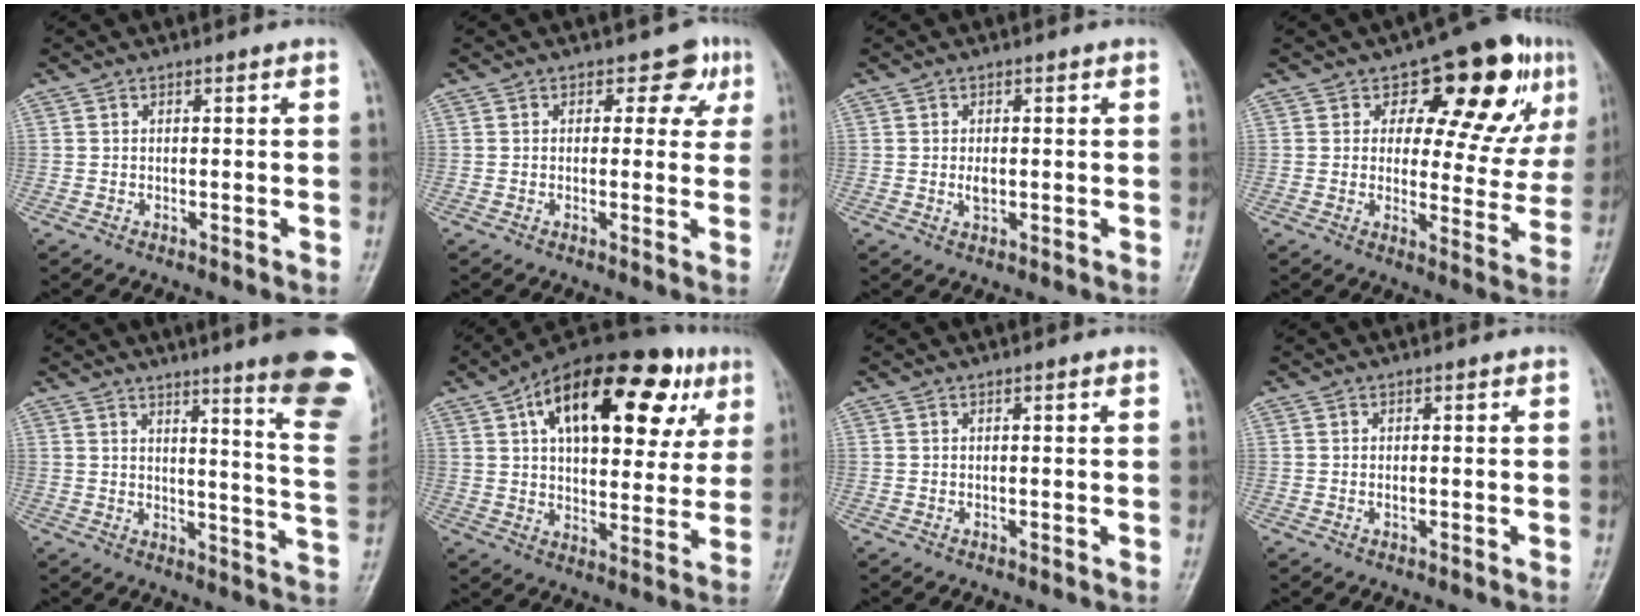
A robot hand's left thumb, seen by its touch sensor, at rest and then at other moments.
{"total": 4.6, "force": [2.0, 3.4, 2.3], "torque": [0.013, -0.002, 0.016]}
{"total": 1.9, "force": [0.0, 1.2, 1.5], "torque": [-0.024, -0.002, 0.000]}
{"total": 16.9, "force": [7.9, 8.7, 12.2], "torque": [-0.095, -0.021, 0.102]}
{"total": 19.8, "force": [12.9, 1.6, 15.0], "torque": [-0.164, -0.085, 0.150]}
{"total": 27.2, "force": [11.1, 13.3, 21.0], "torque": [-0.277, 0.019, 0.165]}
{"total": 0.6, "force": [0.3, 0.0, 0.5], "torque": [-0.009, 0.001, 0.003]}
{"total": 0.6, "force": [0.0, 0.4, 0.5], "torque": [-0.009, -0.001, 0.000]}